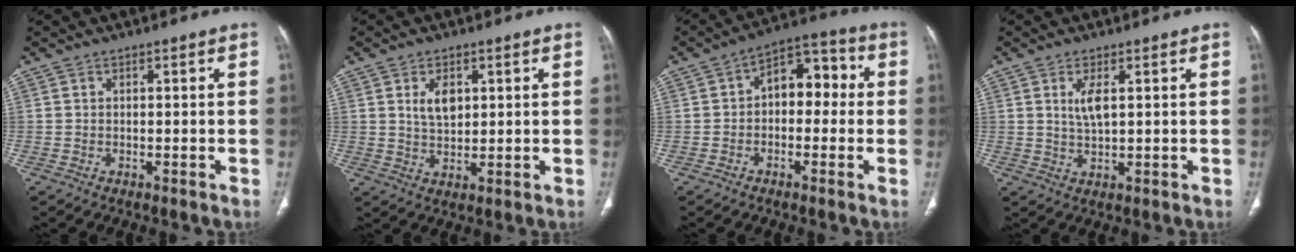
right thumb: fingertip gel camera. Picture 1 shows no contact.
{"total": 5.1, "force": [1.7, 3.1, 3.7], "torque": [-0.052, -0.013, 0.035]}
{"total": 9.6, "force": [0.4, 6.1, 7.4], "torque": [-0.071, 0.037, -0.008]}
{"total": 3.9, "force": [1.2, 1.4, 3.4], "torque": [-0.071, -0.010, 0.029]}